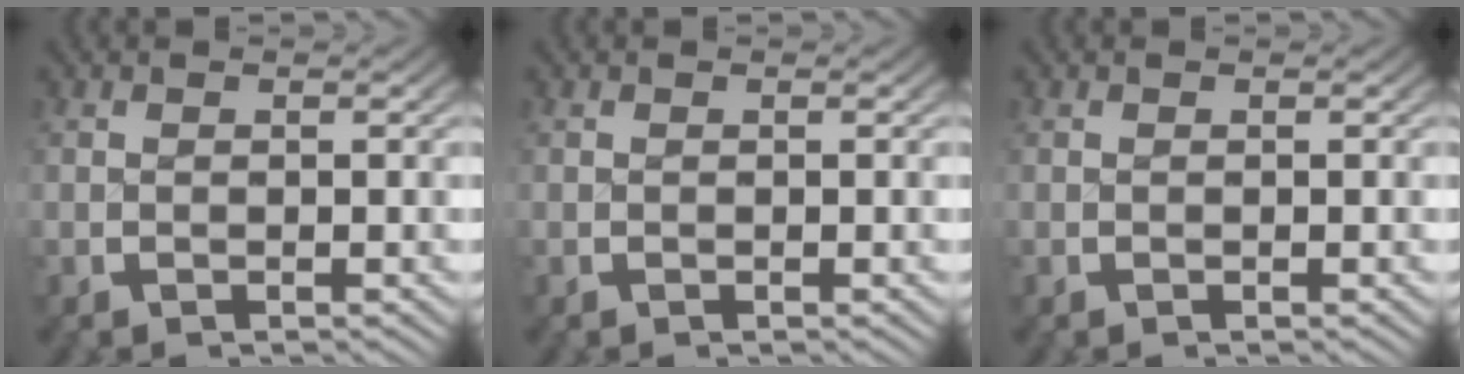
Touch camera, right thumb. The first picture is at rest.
{"total": 0.0}
{"total": 0.0}